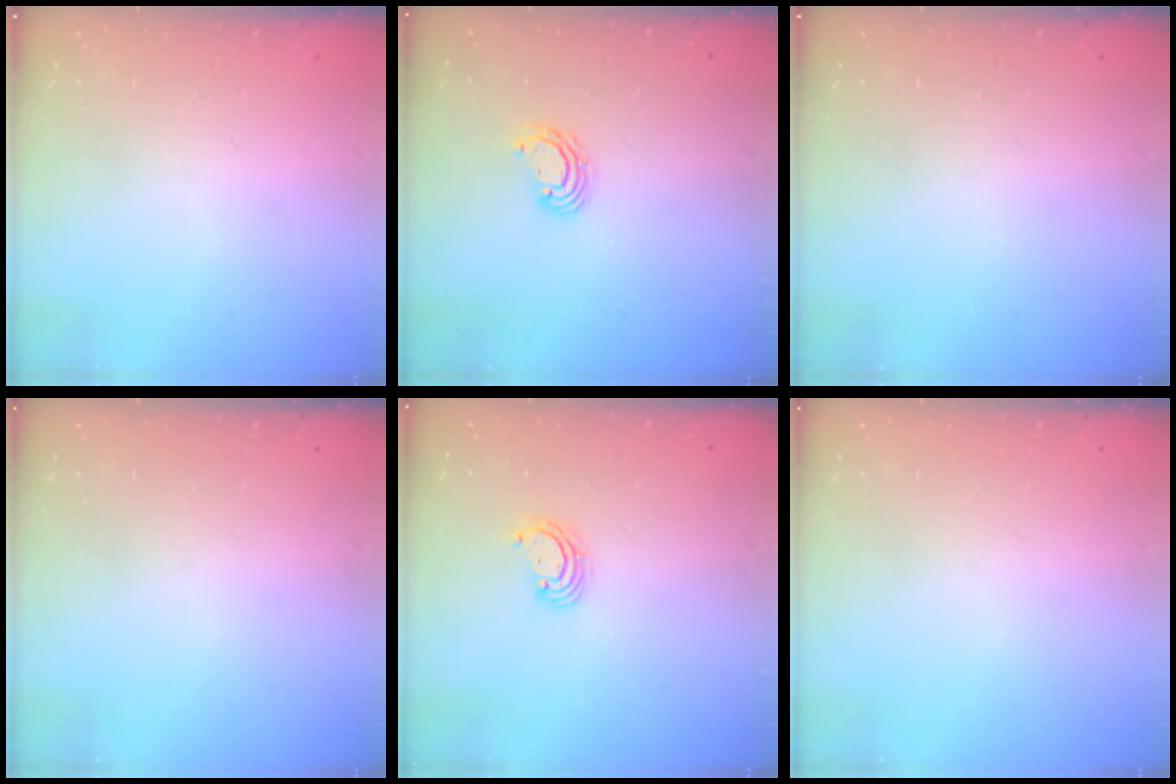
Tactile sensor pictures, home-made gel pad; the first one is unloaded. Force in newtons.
{"total": 4.3, "press": 4.3, "slide": 0.1}
{"total": 0.0}
{"total": 0.0}
{"total": 3.8, "press": 3.8, "slide": 0.2}
{"total": 0.0}